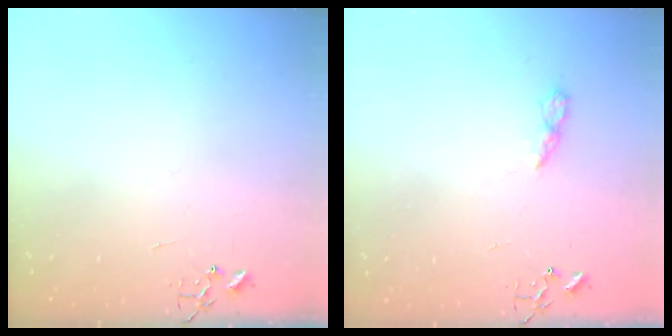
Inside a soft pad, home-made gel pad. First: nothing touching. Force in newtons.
{"total": 5.8, "press": 5.7, "slide": 0.6}